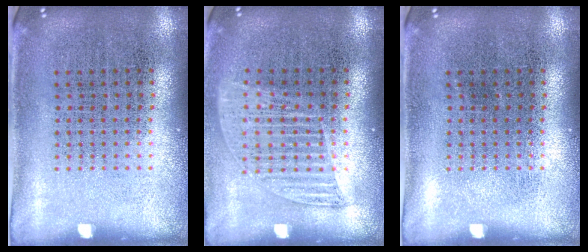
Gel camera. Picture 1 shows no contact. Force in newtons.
{"total": 1.2, "press": 1.1, "slide": 0.6}
{"total": 0.0}